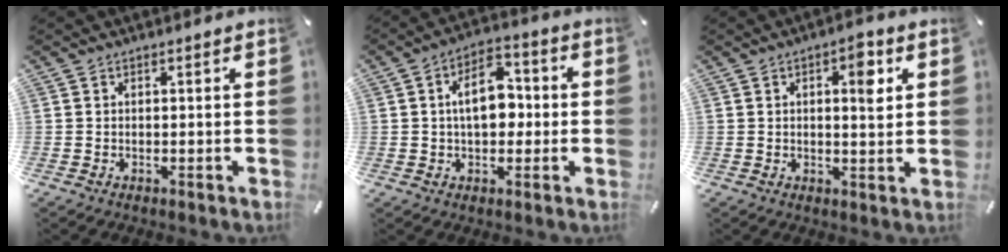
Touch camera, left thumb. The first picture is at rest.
{"total": 10.0, "force": [0.4, 6.5, 7.6], "torque": [-0.109, 0.002, 0.001]}
{"total": 6.2, "force": [2.1, 2.5, 5.2], "torque": [-0.060, -0.013, 0.025]}